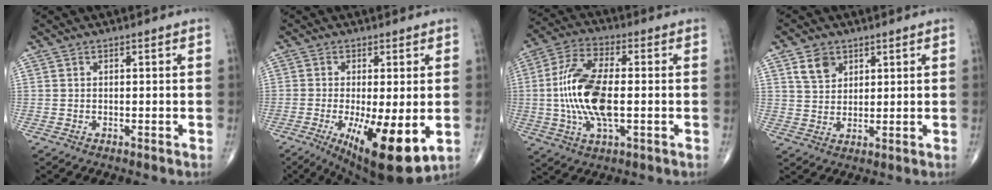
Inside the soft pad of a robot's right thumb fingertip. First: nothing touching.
{"total": 14.3, "force": [-3.8, 4.3, 13.1], "torque": [-0.203, -0.026, -0.045]}
{"total": 15.1, "force": [-0.8, 6.3, 13.7], "torque": [-0.291, 0.011, -0.017]}
{"total": 5.1, "force": [2.8, 3.7, 2.3], "torque": [-0.025, -0.016, 0.055]}